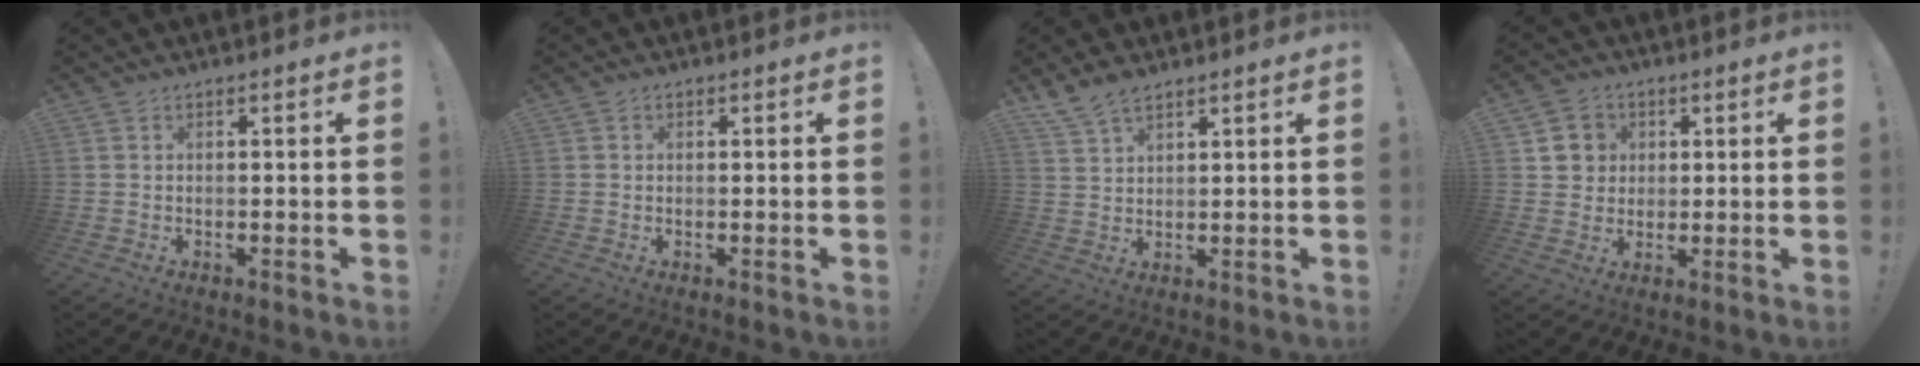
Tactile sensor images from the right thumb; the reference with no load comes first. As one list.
[{"total": 0.5, "force": [0.1, 0.5, 0.1], "torque": [0.004, -0.001, 0.001]}, {"total": 6.1, "force": [4.8, 2.4, 2.7], "torque": [-0.056, -0.022, 0.094]}, {"total": 6.3, "force": [1.5, 6.0, 1.2], "torque": [-0.014, -0.005, 0.030]}]